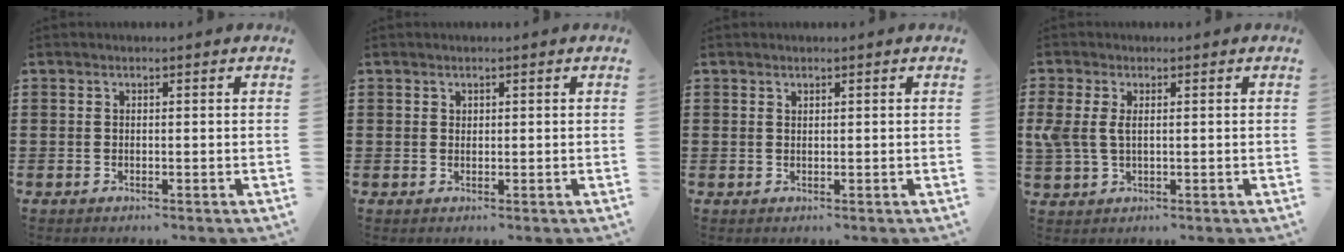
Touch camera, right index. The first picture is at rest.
{"total": 0.6, "force": [0.3, 0.5, 0.1], "torque": [-0.003, 0.003, 0.007]}
{"total": 0.5, "force": [0.4, 0.3, 0.1], "torque": [-0.003, 0.001, 0.009]}
{"total": 3.5, "force": [0.8, 1.7, 2.9], "torque": [-0.078, 0.001, 0.008]}